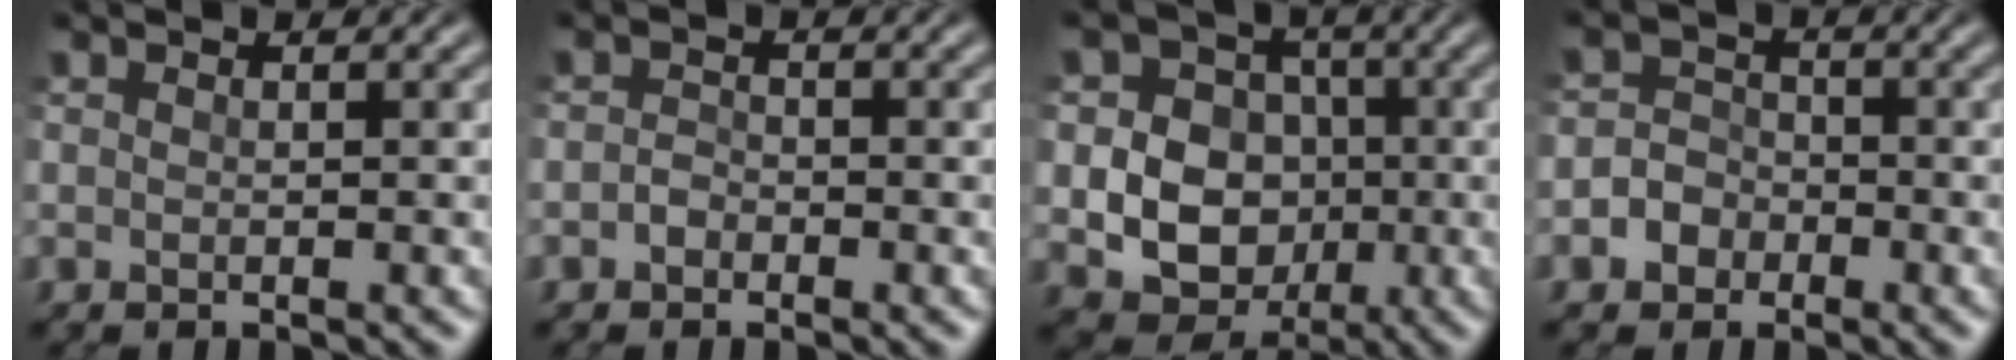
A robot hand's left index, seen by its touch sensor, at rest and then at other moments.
{"total": 0.8, "force": [-0.4, 0.7, 0.2], "torque": [-0.003, 0.006, -0.010]}
{"total": 9.6, "force": [-0.4, 8.9, 3.7], "torque": [-0.062, 0.020, -0.026]}
{"total": 2.4, "force": [-0.9, 2.2, 0.4], "torque": [0.018, 0.012, -0.027]}